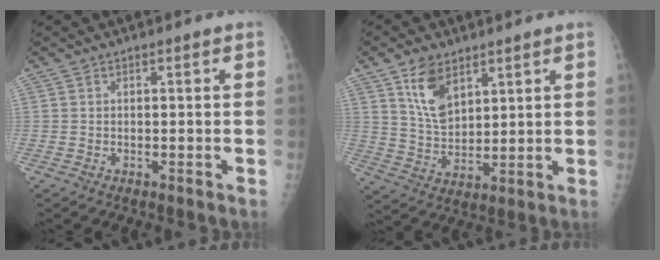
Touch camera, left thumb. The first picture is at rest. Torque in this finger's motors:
{"motor_torque": [1.06, 0.99, 0.88, -0.56, 0.24]}